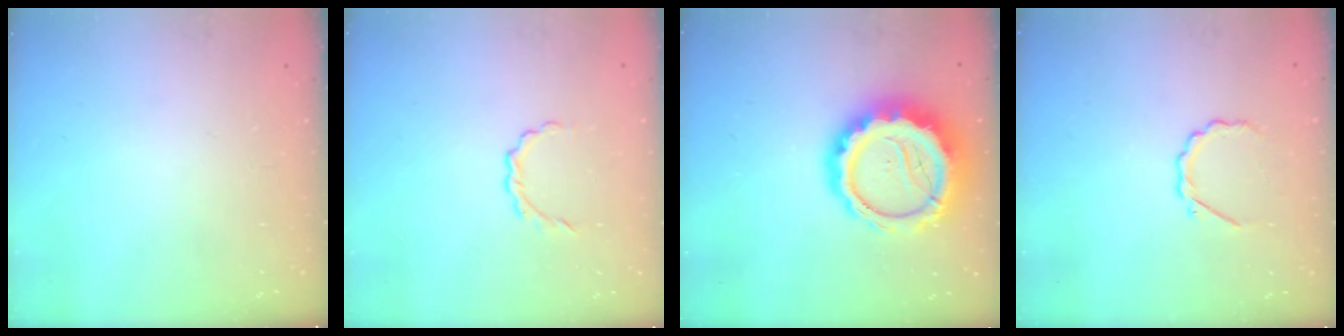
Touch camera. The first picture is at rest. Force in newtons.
{"total": 3.0, "press": 2.8, "slide": 0.9}
{"total": 15.9, "press": 15.5, "slide": 3.4}
{"total": 3.9, "press": 3.7, "slide": 1.3}